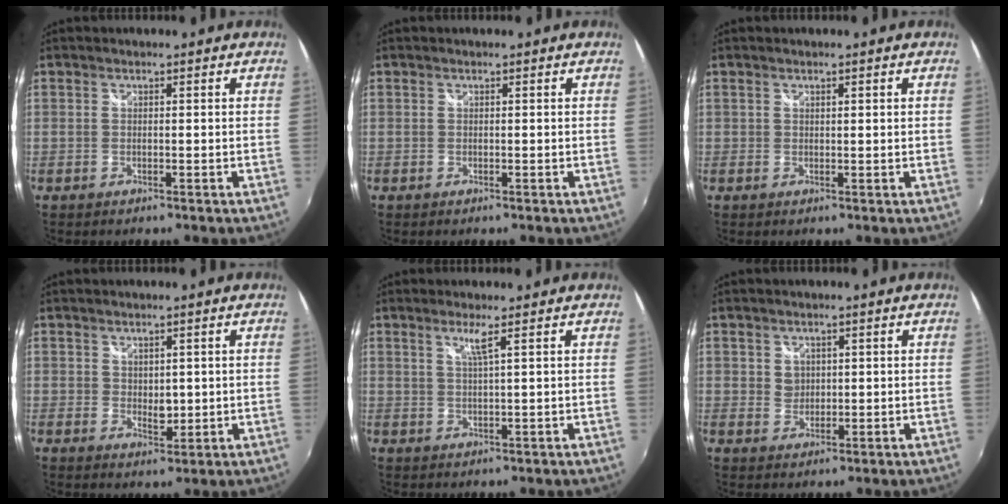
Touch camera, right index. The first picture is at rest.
{"total": 0.0}
{"total": 1.8, "force": [0.8, -1.6, 0.1], "torque": [0.009, -0.005, 0.017]}
{"total": 2.6, "force": [0.7, 1.9, 1.6], "torque": [-0.021, -0.004, 0.016]}
{"total": 2.6, "force": [1.4, -0.6, 2.0], "torque": [-0.039, -0.007, 0.026]}
{"total": 2.5, "force": [0.8, 2.3, 0.6], "torque": [-0.003, 0.002, 0.015]}